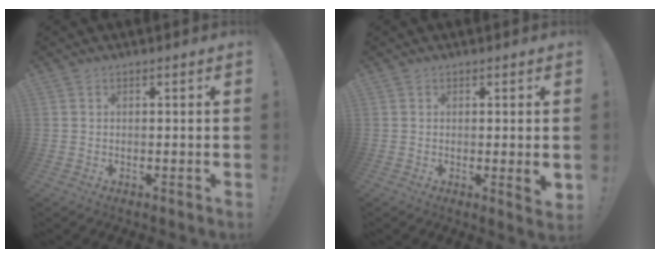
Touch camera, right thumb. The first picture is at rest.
{"total": 3.3, "force": [0.1, 0.1, 3.3], "torque": [-0.035, -0.013, 0.001]}